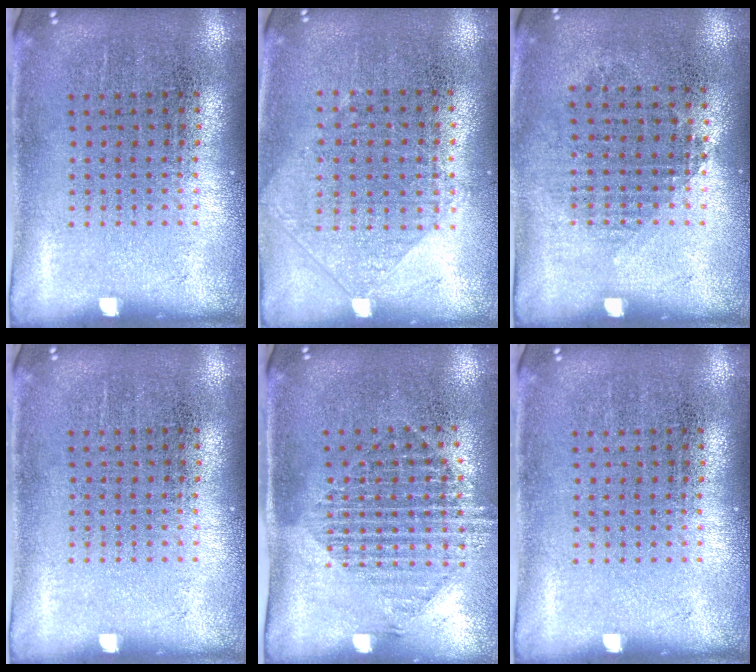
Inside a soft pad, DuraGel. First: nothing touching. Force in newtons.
{"total": 1.0, "press": 0.9, "slide": 0.4}
{"total": 0.9, "press": 0.8, "slide": 0.4}
{"total": 0.0}
{"total": 1.6, "press": 1.3, "slide": 0.9}
{"total": 0.0}